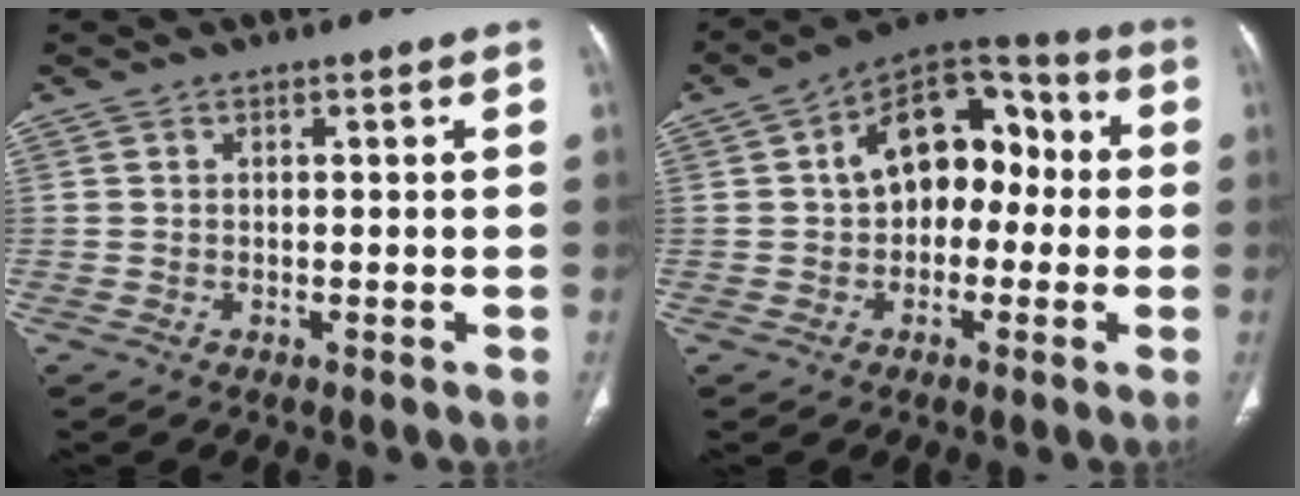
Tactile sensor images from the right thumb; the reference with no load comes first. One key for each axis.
{"total": 14.3, "fx": 0.5, "fy": 9.7, "fz": 10.5, "tx": -0.111, "ty": 0.049, "tz": -0.009}